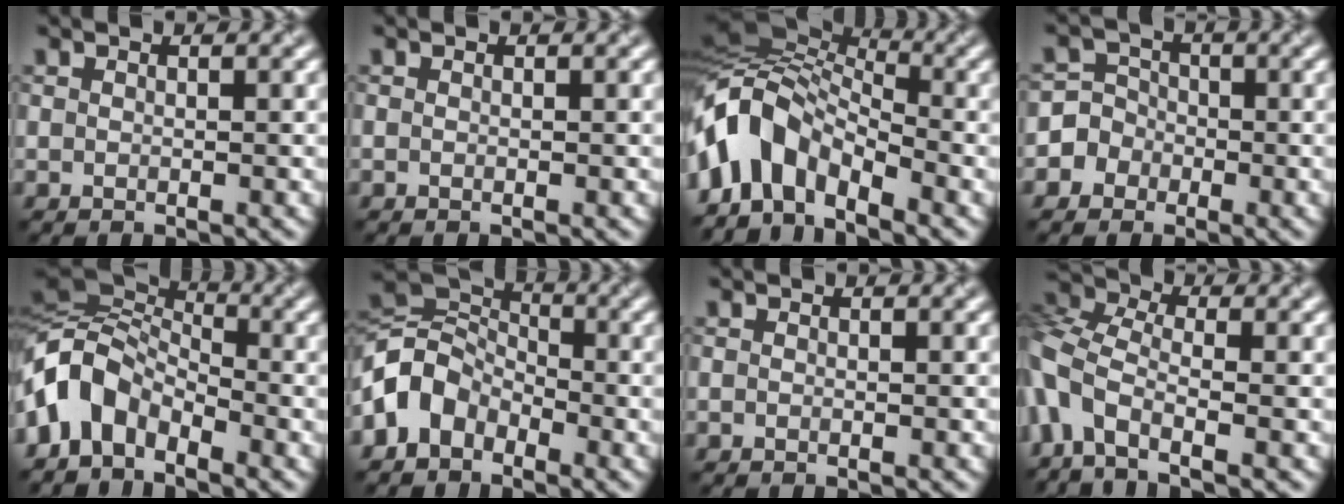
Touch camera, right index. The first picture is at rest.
{"total": 0.0}
{"total": 7.7, "force": [-3.6, 4.4, 5.2], "torque": [-0.096, 0.014, -0.085]}
{"total": 4.0, "force": [-1.7, 3.6, 0.2], "torque": [0.028, 0.010, -0.047]}
{"total": 7.0, "force": [-2.9, 4.3, 4.6], "torque": [-0.091, 0.015, -0.075]}
{"total": 5.4, "force": [-2.6, 3.9, 2.8], "torque": [-0.057, 0.009, -0.070]}
{"total": 0.0}
{"total": 6.5, "force": [-2.8, 3.2, 4.9], "torque": [-0.108, 0.002, -0.075]}